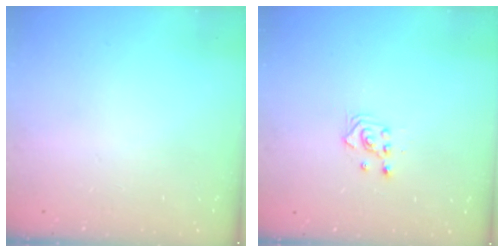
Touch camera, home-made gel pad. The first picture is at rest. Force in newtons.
{"total": 2.3, "press": 2.3, "slide": 0.3}